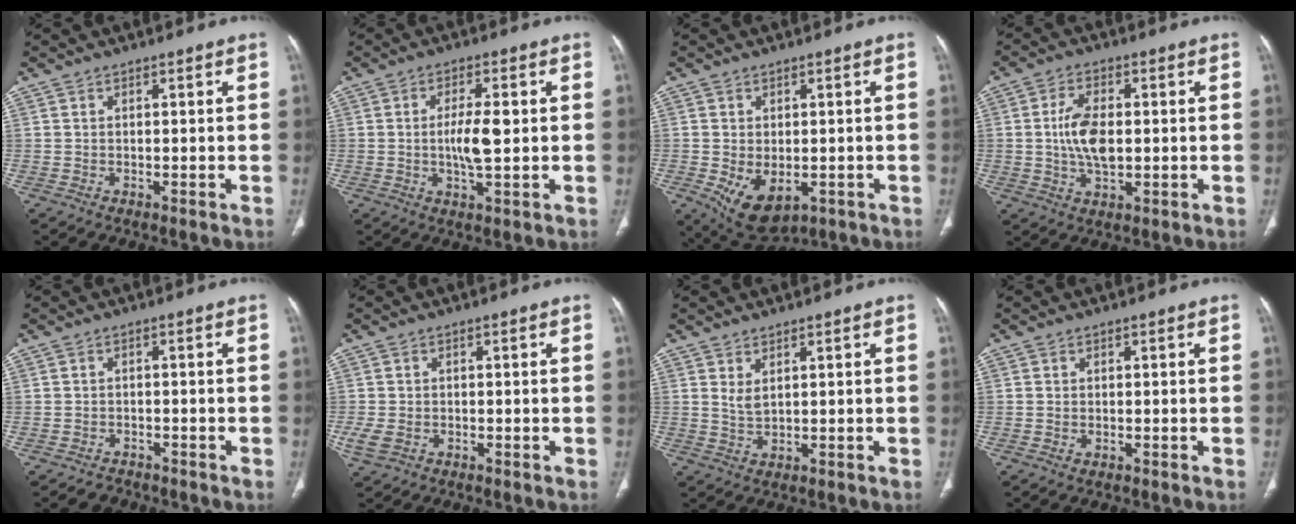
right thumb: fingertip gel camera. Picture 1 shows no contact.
{"total": 6.4, "force": [0.2, 2.0, 6.0], "torque": [-0.112, -0.002, 0.004]}
{"total": 8.6, "force": [-2.4, 5.3, 6.3], "torque": [-0.099, -0.009, -0.019]}
{"total": 8.1, "force": [0.2, 4.4, 6.9], "torque": [-0.130, 0.001, 0.003]}
{"total": 2.7, "force": [-2.2, 1.7, 0.2], "torque": [-0.008, 0.011, -0.033]}
{"total": 3.3, "force": [-1.0, 2.3, 2.0], "torque": [-0.054, -0.002, -0.016]}
{"total": 1.4, "force": [0.7, 0.6, 1.0], "torque": [-0.022, -0.003, 0.019]}
{"total": 0.7, "force": [-0.2, 0.5, 0.5], "torque": [-0.015, 0.000, -0.002]}